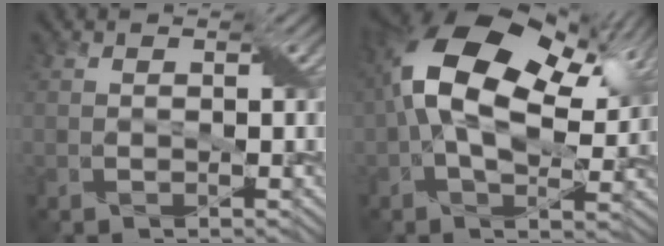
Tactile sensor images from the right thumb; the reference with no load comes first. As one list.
[{"total": 16.3, "force": [5.1, 8.9, 12.7], "torque": [-0.237, 0.025, 0.074]}]